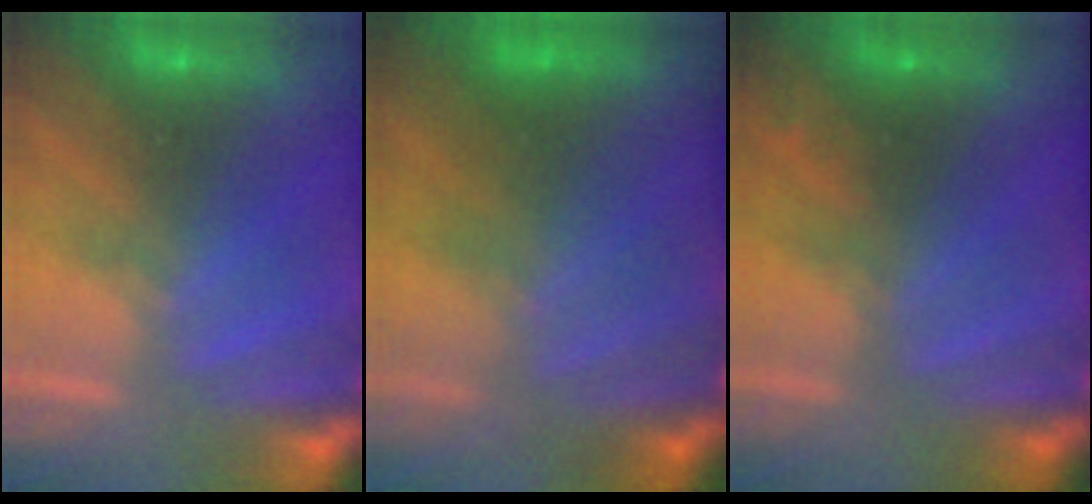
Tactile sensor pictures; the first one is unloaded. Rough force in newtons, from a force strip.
{"total": 5.6}
{"total": 2.4}